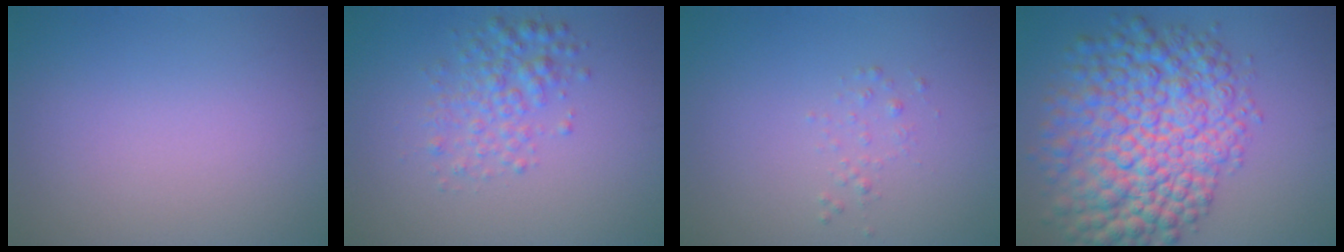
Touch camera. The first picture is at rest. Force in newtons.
{"total": 3.0, "press": 3.0, "slide": 0.1}
{"total": 0.8, "press": 0.8, "slide": 0.1}
{"total": 11.3, "press": 11.3, "slide": 0.3}